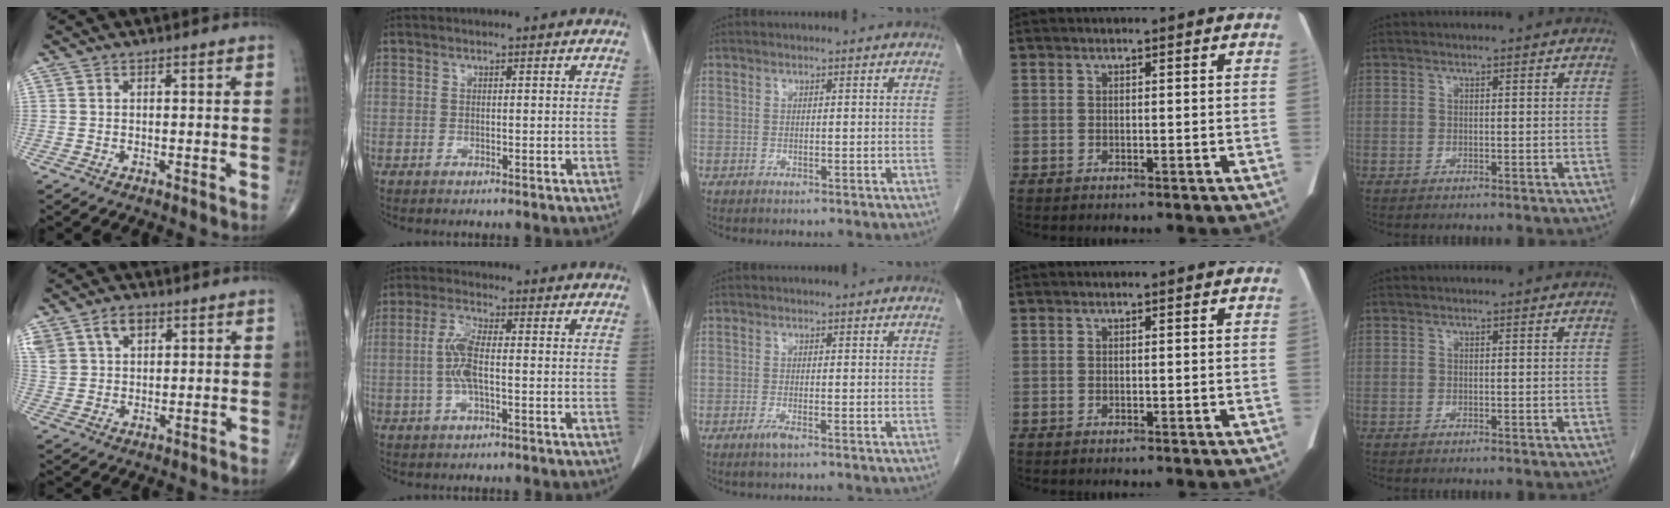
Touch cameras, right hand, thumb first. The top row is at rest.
{"thumb": {"total": 8.6, "force": [4.3, 5.9, 4.7], "torque": [-0.085, -0.002, 0.086]}, "index": {"total": 5.6, "force": [-0.5, 1.2, 5.5], "torque": [-0.124, 0.004, -0.014]}, "middle": {"total": 1.5, "force": [-1.0, 0.1, 1.1], "torque": [-0.026, -0.003, -0.019]}}